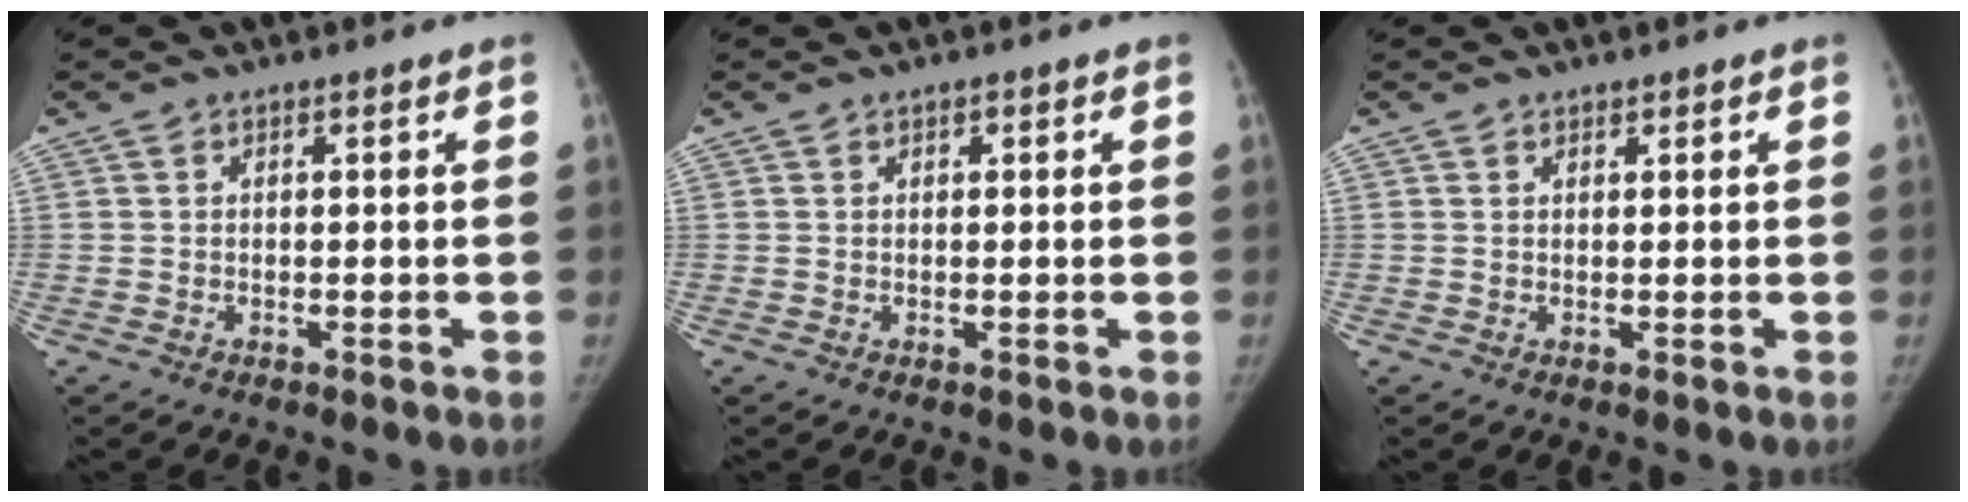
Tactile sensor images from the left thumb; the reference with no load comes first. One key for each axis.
{"total": 0.9, "fx": 0.5, "fy": 0.5, "fz": 0.6, "tx": -0.006, "ty": -0.001, "tz": 0.005}
{"total": 0.8, "fx": 0.7, "fy": 0.4, "fz": 0.1, "tx": 0.007, "ty": -0.005, "tz": 0.008}